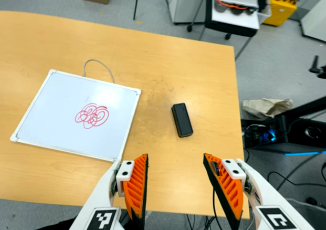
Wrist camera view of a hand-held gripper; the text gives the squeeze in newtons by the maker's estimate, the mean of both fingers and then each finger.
{"total": 0.0}